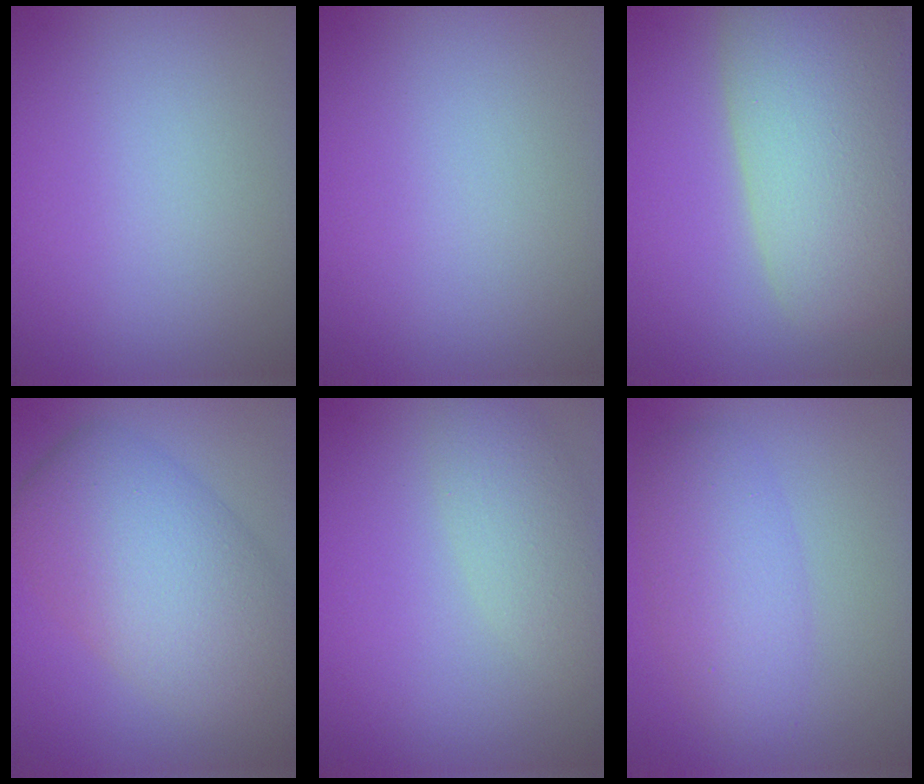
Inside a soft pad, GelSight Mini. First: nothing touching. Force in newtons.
{"total": 0.0}
{"total": 11.6, "press": 11.6, "slide": 0.9}
{"total": 9.6, "press": 9.6, "slide": 0.3}
{"total": 3.1, "press": 3.1, "slide": 0.3}
{"total": 4.0, "press": 4.0, "slide": 0.0}